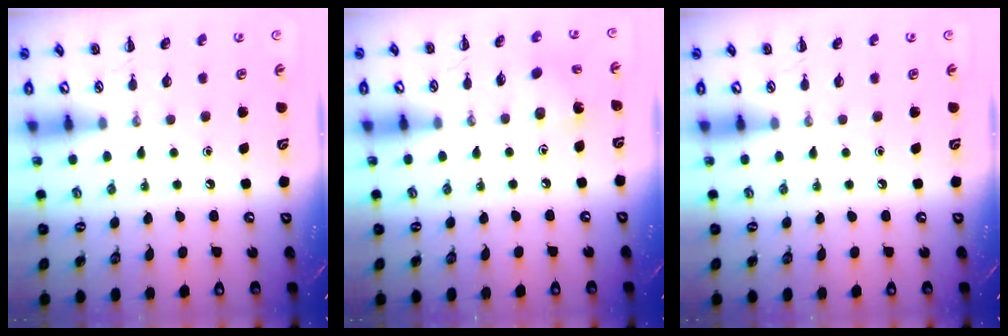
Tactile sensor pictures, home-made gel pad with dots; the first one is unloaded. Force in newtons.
{"total": 3.8, "press": 3.6, "slide": 1.1}
{"total": 0.0}